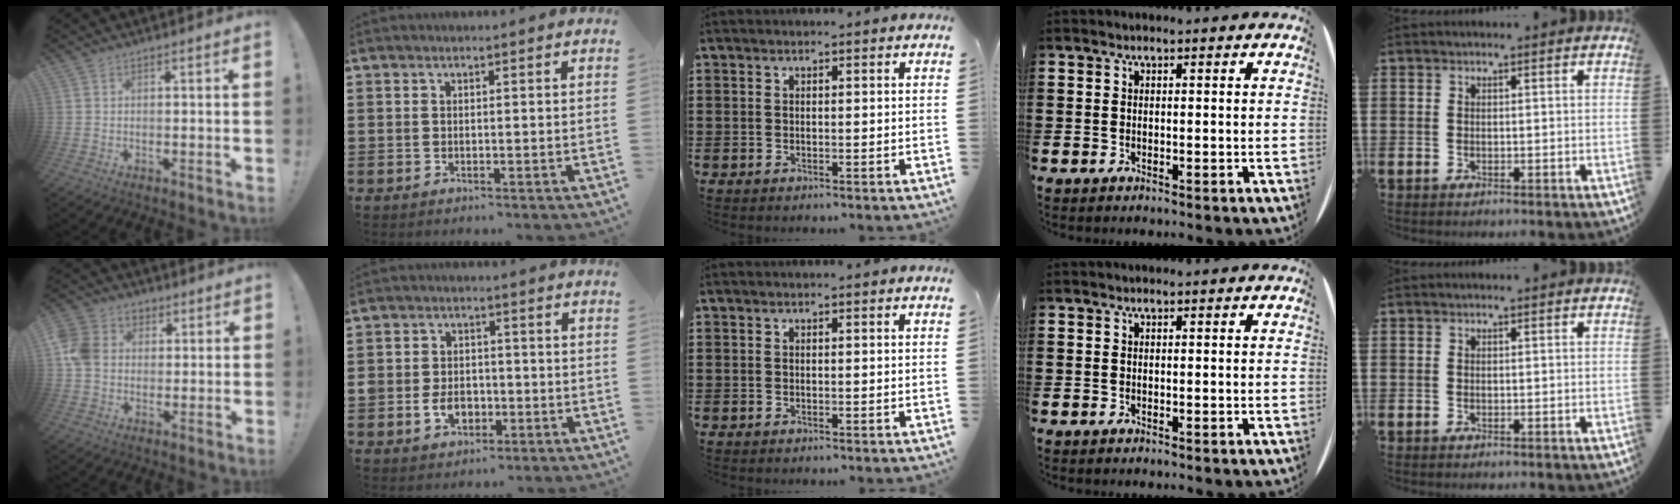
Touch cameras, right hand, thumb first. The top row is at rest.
{"thumb": {"total": 10.6, "force": [1.7, 9.0, 5.3], "torque": [-0.102, 0.008, 0.034]}, "index": {"total": 4.9, "force": [-1.5, 3.8, 2.7], "torque": [-0.047, 0.005, -0.027]}}